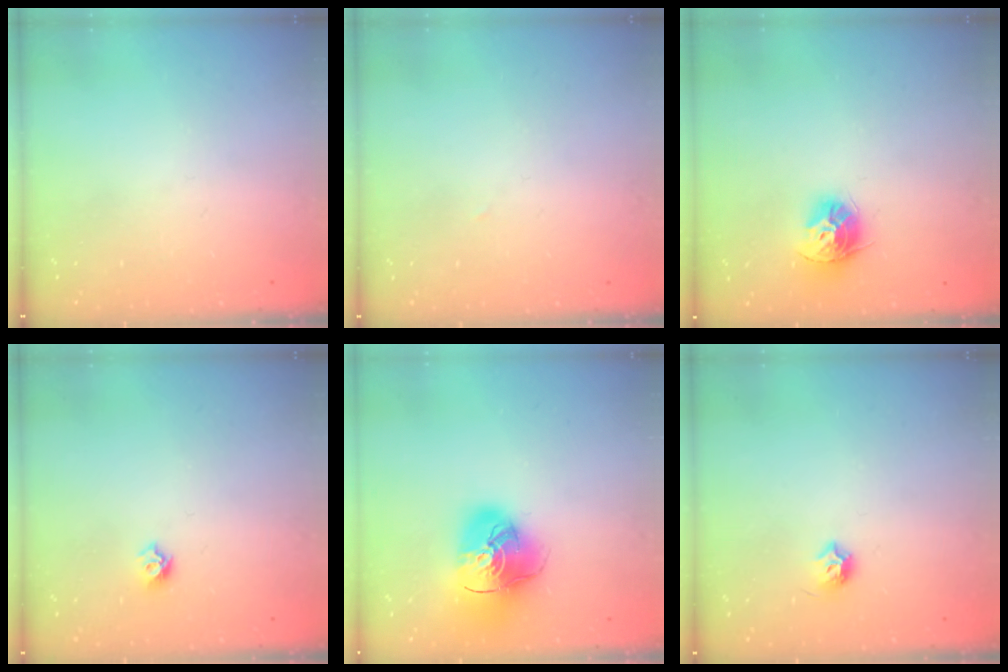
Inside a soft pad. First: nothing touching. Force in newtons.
{"total": 1.1, "press": 1.1, "slide": 0.1}
{"total": 11.1, "press": 11.0, "slide": 0.9}
{"total": 4.9, "press": 4.8, "slide": 0.8}
{"total": 16.9, "press": 16.8, "slide": 2.0}
{"total": 5.9, "press": 5.8, "slide": 0.9}